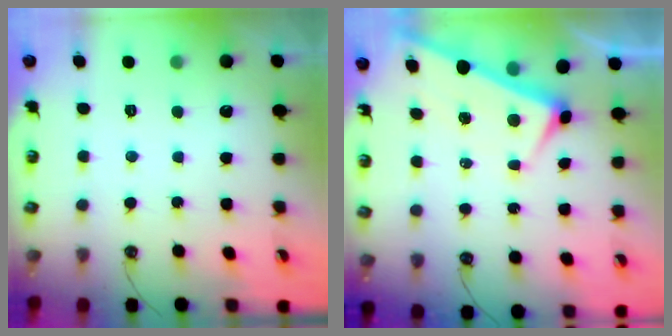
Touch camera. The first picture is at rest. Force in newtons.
{"total": 2.9, "press": 2.9, "slide": 0.6}